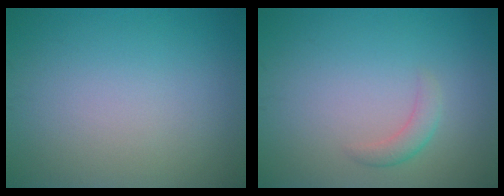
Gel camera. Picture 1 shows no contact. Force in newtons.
{"total": 1.6, "press": 1.6, "slide": 0.0}